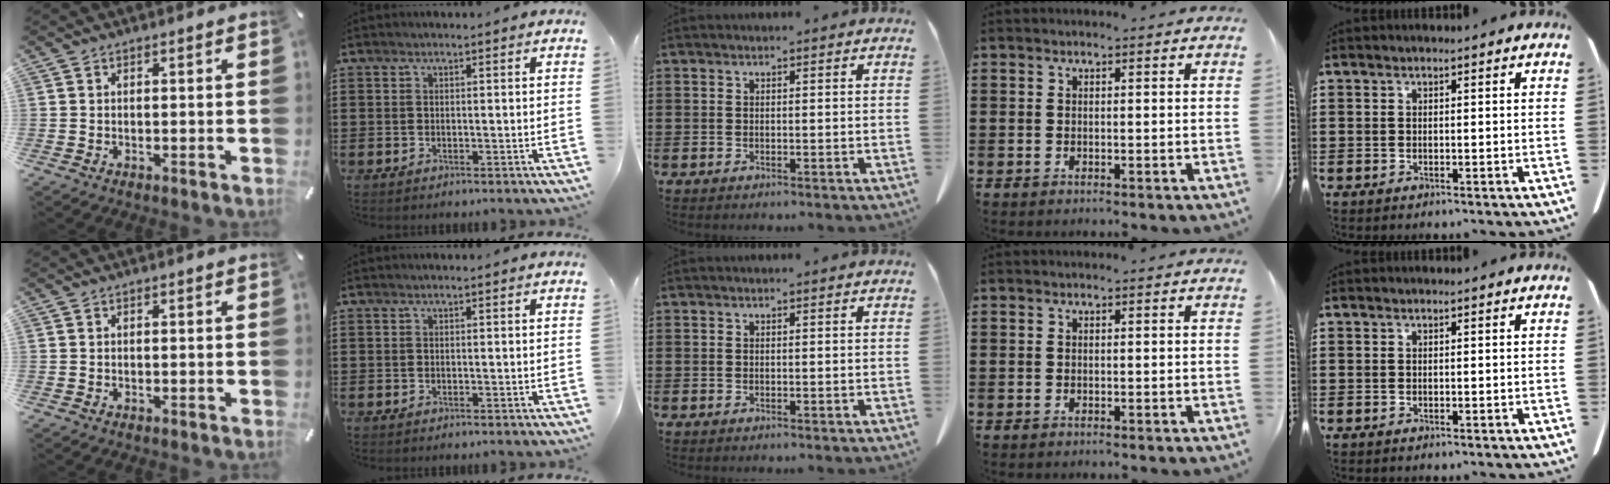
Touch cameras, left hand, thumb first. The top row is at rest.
{}